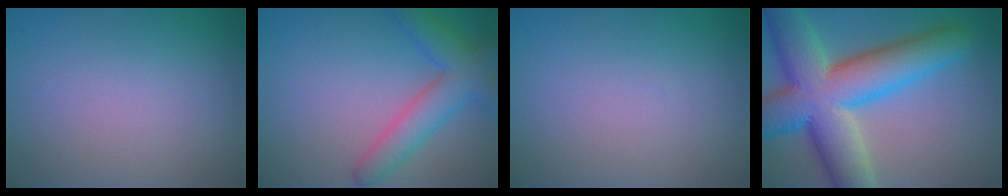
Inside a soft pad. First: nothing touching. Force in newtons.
{"total": 5.3, "press": 5.3, "slide": 0.2}
{"total": 0.0}
{"total": 13.1, "press": 13.1, "slide": 0.6}